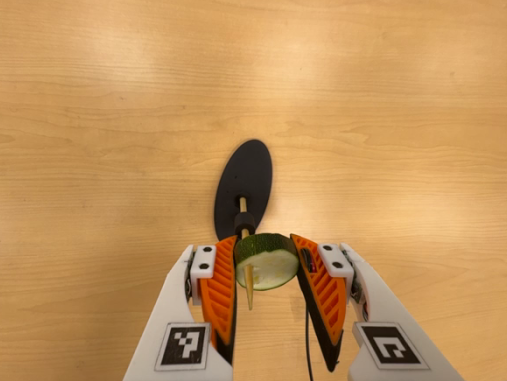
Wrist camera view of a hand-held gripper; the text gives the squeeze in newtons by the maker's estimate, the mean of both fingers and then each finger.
{"total": 11.4, "left": 11.4, "right": 11.4}